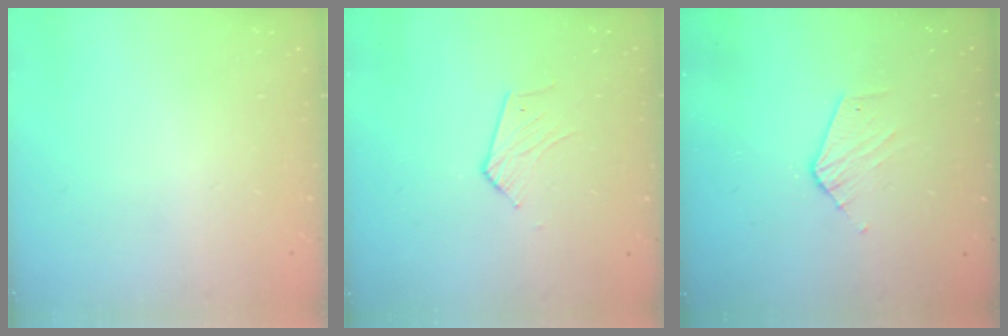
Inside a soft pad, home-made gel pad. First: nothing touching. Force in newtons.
{"total": 4.0, "press": 4.0, "slide": 0.4}
{"total": 7.1, "press": 7.1, "slide": 0.4}